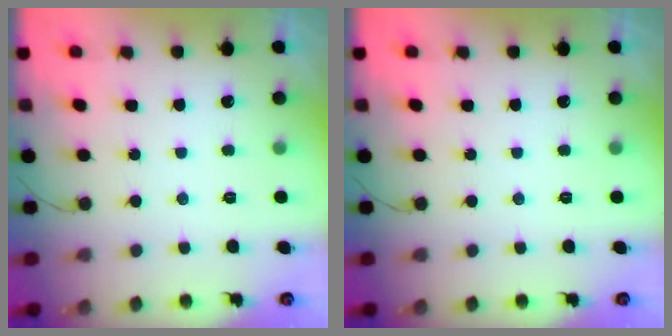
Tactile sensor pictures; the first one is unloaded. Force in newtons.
{"total": 0.0}